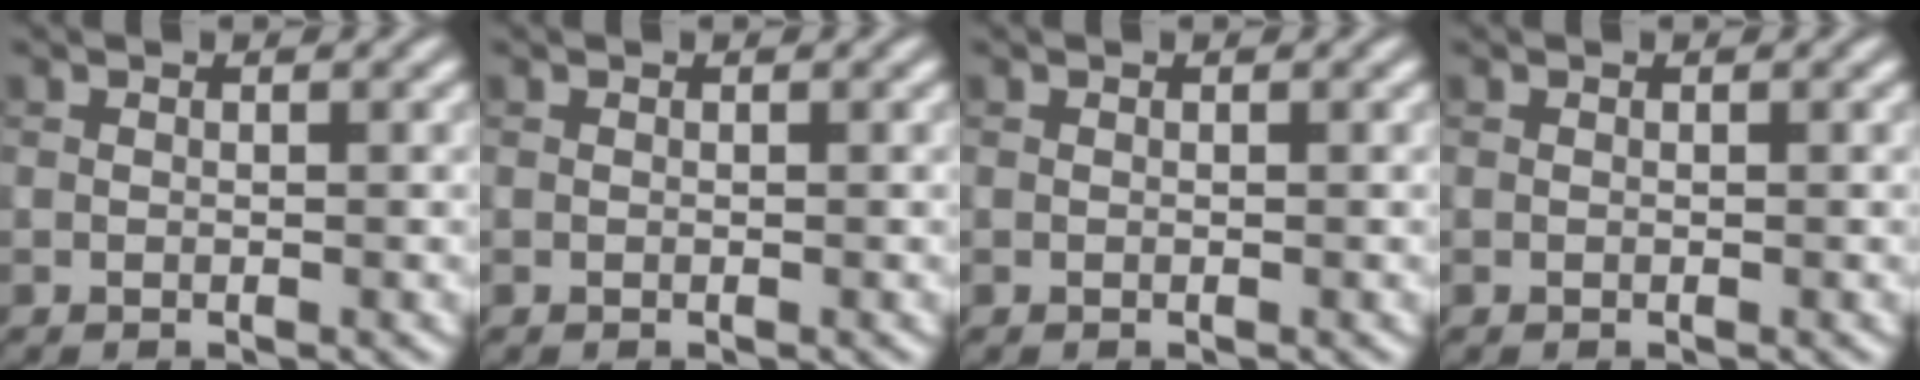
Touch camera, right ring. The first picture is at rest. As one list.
[{"total": 0.0}, {"total": 0.0}, {"total": 0.0}]